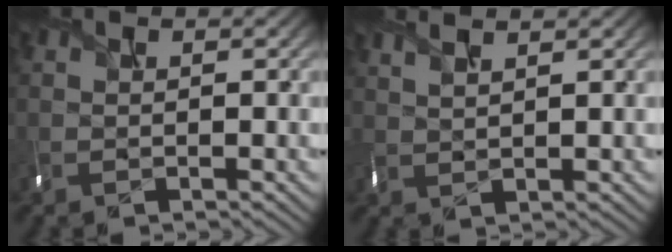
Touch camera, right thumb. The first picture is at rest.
{"total": 2.7, "force": [2.0, 0.8, 1.6], "torque": [-0.023, 0.009, 0.031]}